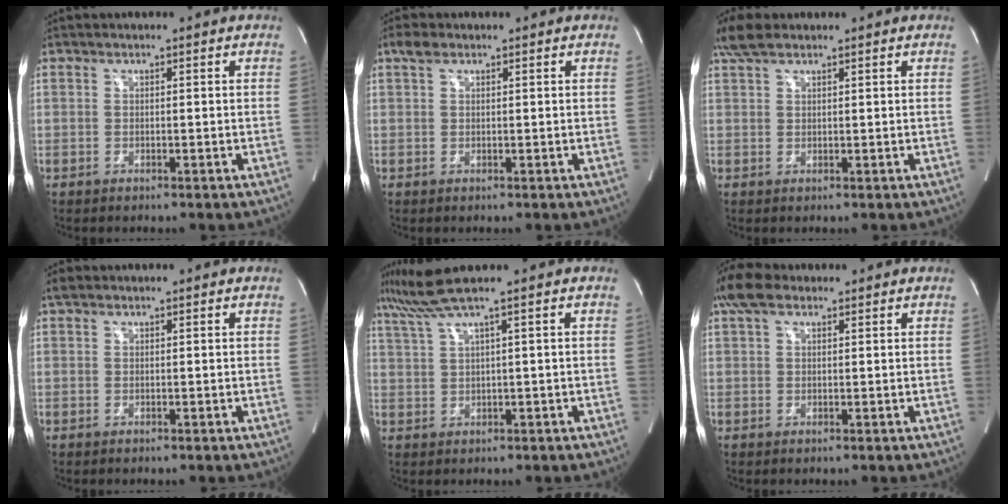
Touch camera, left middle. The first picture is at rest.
{"total": 1.7, "force": [1.2, 0.8, 1.0], "torque": [-0.026, 0.016, 0.023]}
{"total": 3.8, "force": [3.0, 1.3, 2.1], "torque": [-0.054, 0.021, 0.062]}
{"total": 1.0, "force": [0.8, 0.4, 0.4], "torque": [-0.015, 0.017, 0.016]}
{"total": 3.9, "force": [2.9, -1.8, 1.9], "torque": [-0.059, 0.011, 0.071]}
{"total": 5.0, "force": [3.3, 2.4, 2.9], "torque": [-0.070, 0.034, 0.067]}